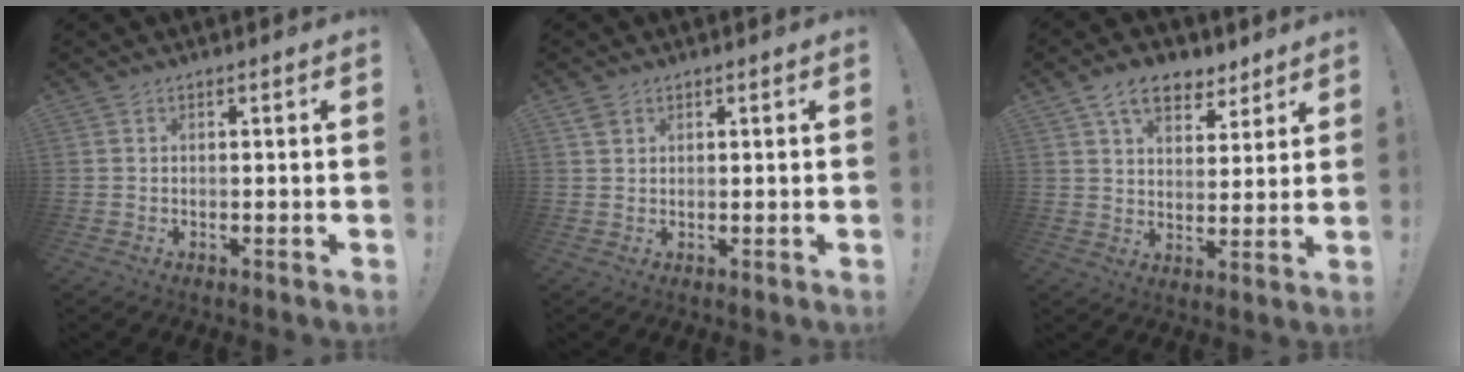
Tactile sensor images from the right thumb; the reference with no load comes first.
{"total": 2.0, "force": [1.4, 1.2, 0.8], "torque": [-0.015, 0.000, 0.027]}
{"total": 11.3, "force": [7.0, 6.8, 5.7], "torque": [-0.090, -0.028, 0.134]}